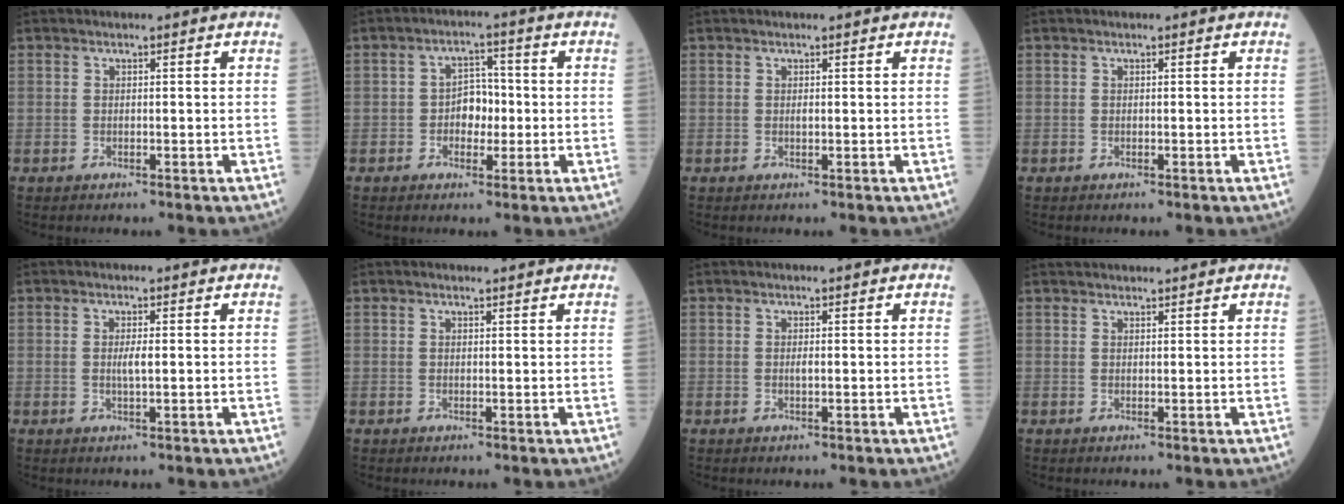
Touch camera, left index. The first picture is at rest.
{"total": 4.1, "force": [-0.6, 2.8, 3.0], "torque": [-0.046, 0.013, -0.014]}
{"total": 0.6, "force": [0.3, 0.1, 0.5], "torque": [-0.014, 0.003, 0.004]}
{"total": 0.0}
{"total": 1.7, "force": [0.2, 0.1, 1.6], "torque": [-0.035, 0.000, 0.003]}
{"total": 2.5, "force": [2.4, 0.2, 0.6], "torque": [-0.011, 0.011, 0.028]}
{"total": 0.7, "force": [0.2, 0.1, 0.6], "torque": [-0.017, 0.002, 0.003]}
{"total": 6.0, "force": [5.6, 0.8, 2.0], "torque": [-0.023, 0.036, 0.077]}